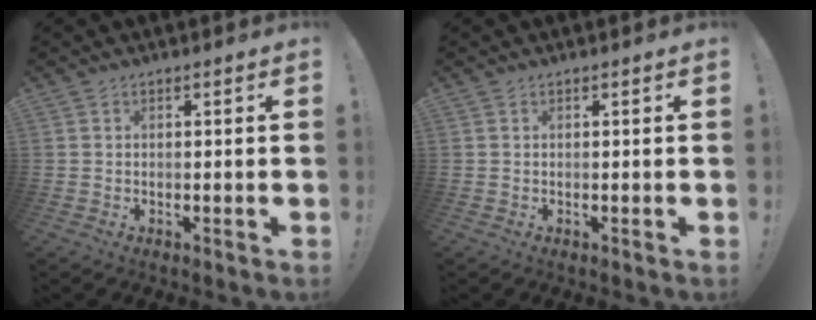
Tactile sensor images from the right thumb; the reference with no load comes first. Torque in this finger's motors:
{"motor_torque": [0.00, 0.00, 0.00, 0.00, 0.00]}